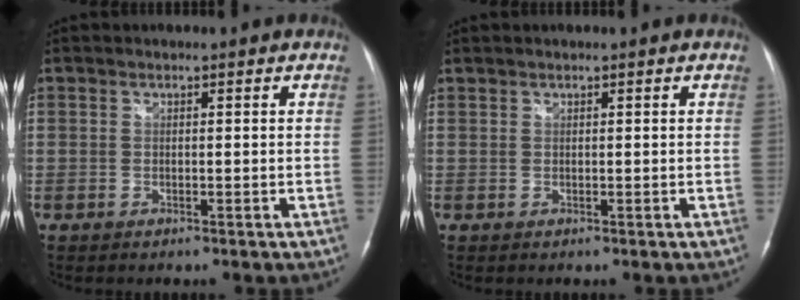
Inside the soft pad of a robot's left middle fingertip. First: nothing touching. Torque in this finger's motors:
{"motor_torque": [-0.02, -0.02, -0.08, -0.01]}